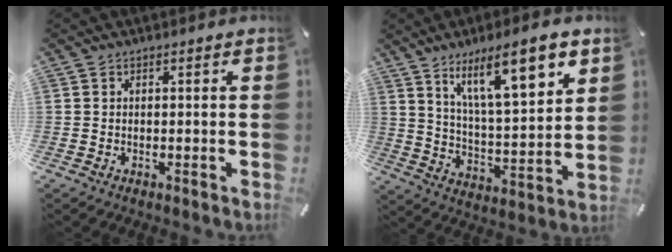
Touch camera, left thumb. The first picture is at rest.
{"total": 16.5, "force": [10.4, 5.2, 11.7], "torque": [-0.185, -0.049, 0.168]}